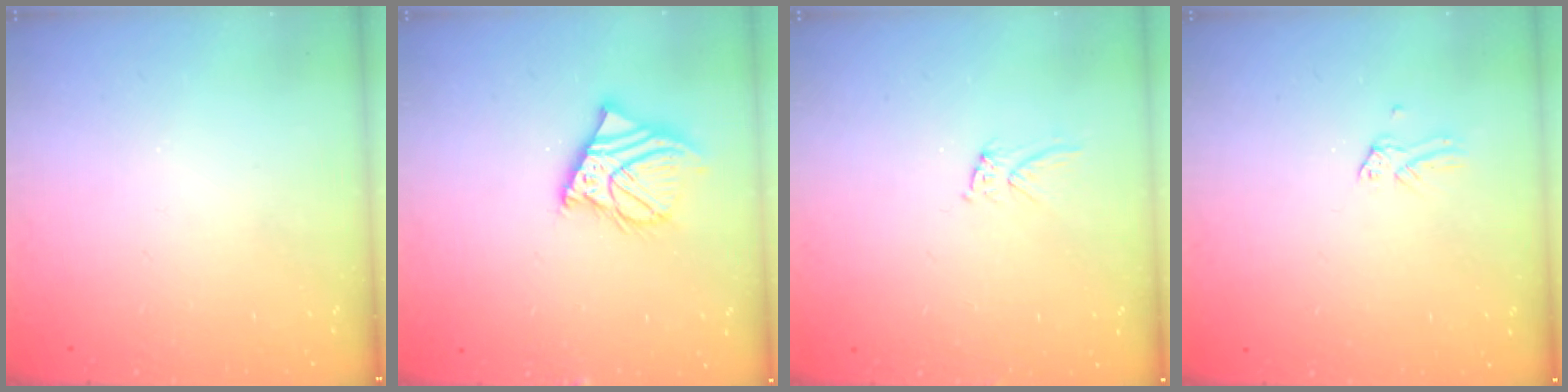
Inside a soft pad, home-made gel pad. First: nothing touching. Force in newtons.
{"total": 11.4, "press": 11.2, "slide": 2.2}
{"total": 6.2, "press": 6.2, "slide": 0.4}
{"total": 0.0}